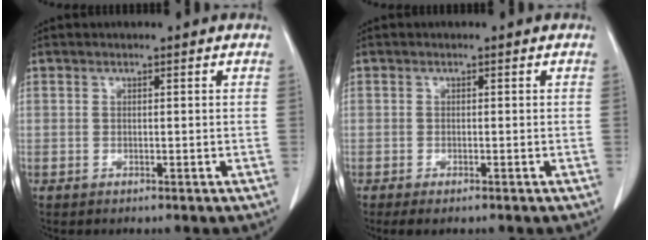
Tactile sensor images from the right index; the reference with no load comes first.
{"total": 2.1, "force": [-1.5, 0.5, 1.3], "torque": [-0.020, -0.006, -0.021]}